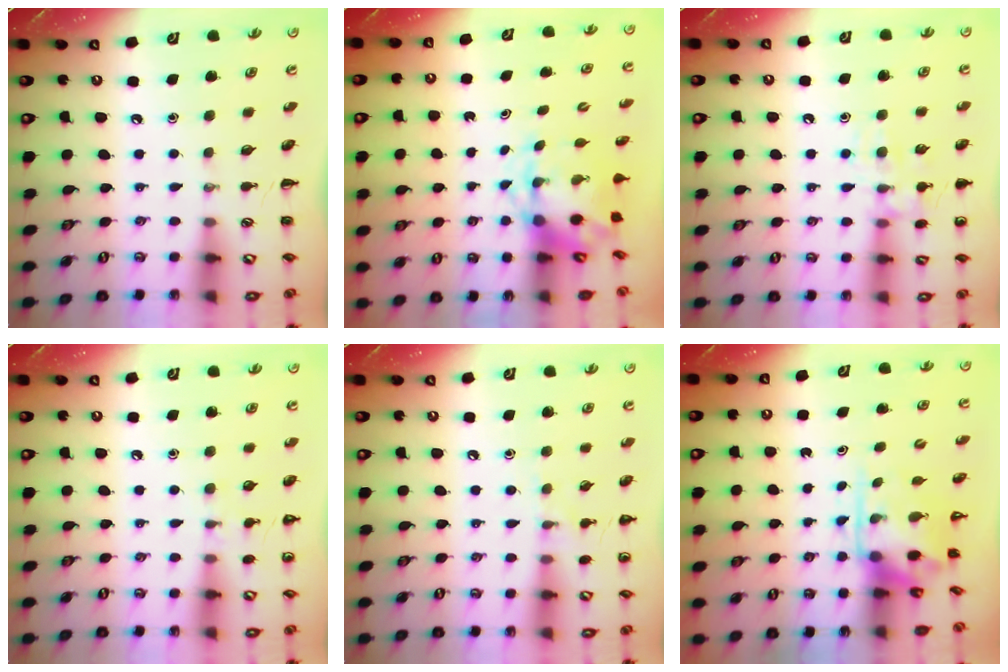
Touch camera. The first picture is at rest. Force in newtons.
{"total": 5.5, "press": 5.4, "slide": 0.8}
{"total": 10.8, "press": 10.7, "slide": 1.4}
{"total": 6.2, "press": 6.0, "slide": 1.9}
{"total": 7.7, "press": 7.4, "slide": 2.3}
{"total": 3.2, "press": 3.2, "slide": 0.5}